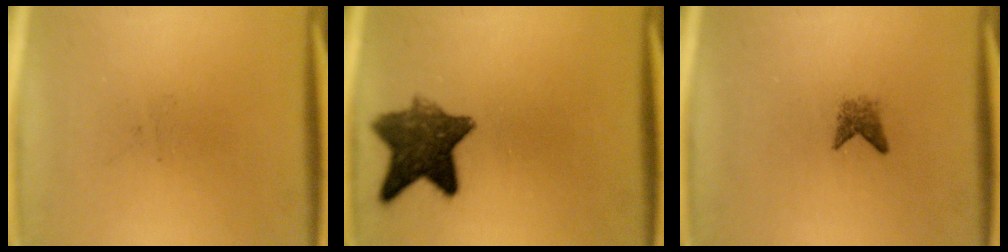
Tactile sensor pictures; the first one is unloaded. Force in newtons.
{"total": 9.3}
{"total": 1.6}